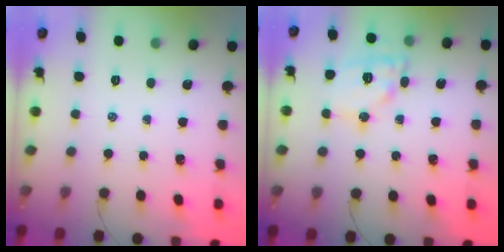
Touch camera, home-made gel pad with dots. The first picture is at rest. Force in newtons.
{"total": 12.5, "press": 12.4, "slide": 1.2}